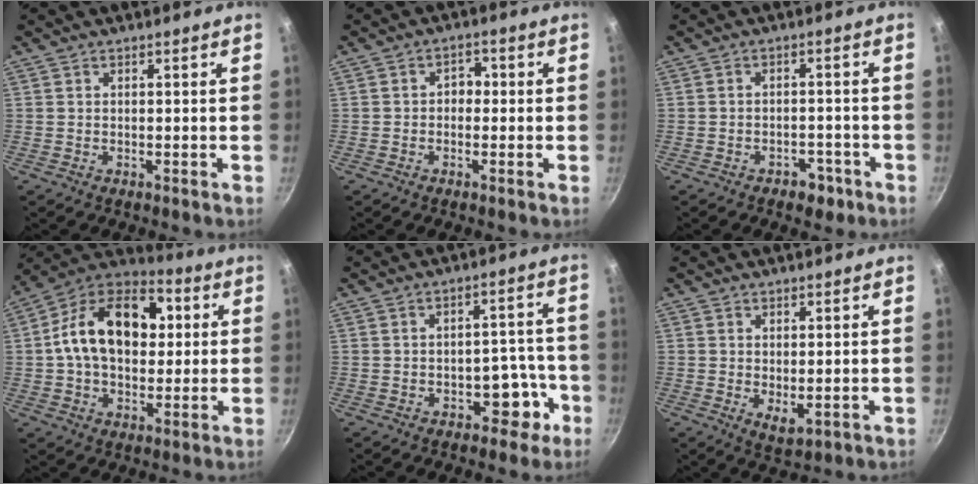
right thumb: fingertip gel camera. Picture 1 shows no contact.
{"total": 2.7, "force": [-0.4, 2.1, 1.6], "torque": [-0.004, 0.010, -0.013]}
{"total": 4.2, "force": [-2.5, 2.7, 2.0], "torque": [-0.010, 0.024, -0.021]}
{"total": 20.2, "force": [2.6, 13.7, 14.6], "torque": [-0.211, 0.028, 0.022]}
{"total": 7.1, "force": [-3.4, 4.7, 4.1], "torque": [-0.005, 0.043, -0.033]}
{"total": 3.4, "force": [0.4, 1.8, 2.9], "torque": [-0.043, -0.017, 0.010]}